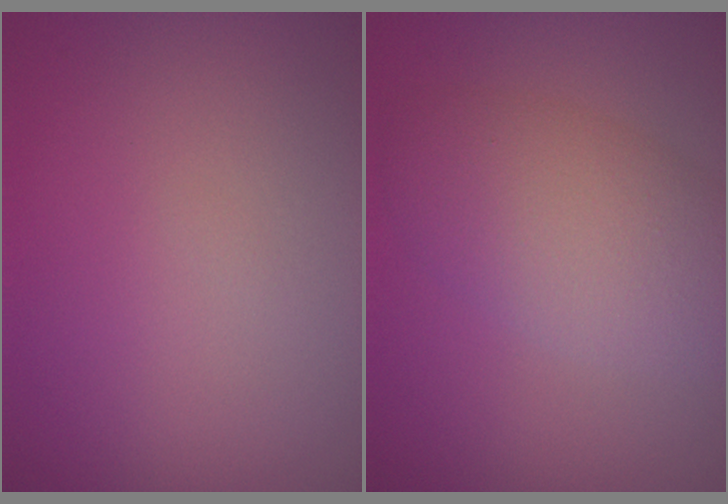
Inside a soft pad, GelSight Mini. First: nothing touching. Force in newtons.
{"total": 5.8, "press": 5.8, "slide": 0.1}